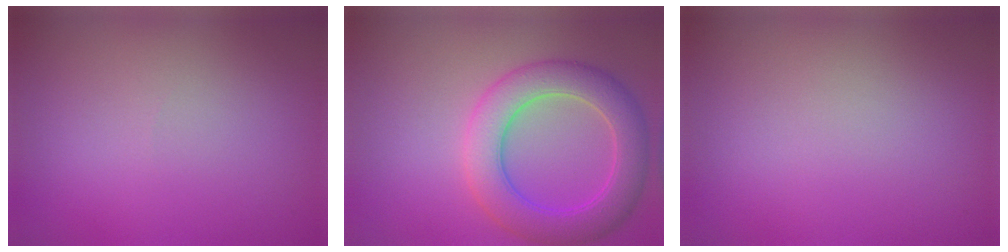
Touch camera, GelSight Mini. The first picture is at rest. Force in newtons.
{"total": 6.1, "press": 6.1, "slide": 0.3}
{"total": 0.0}